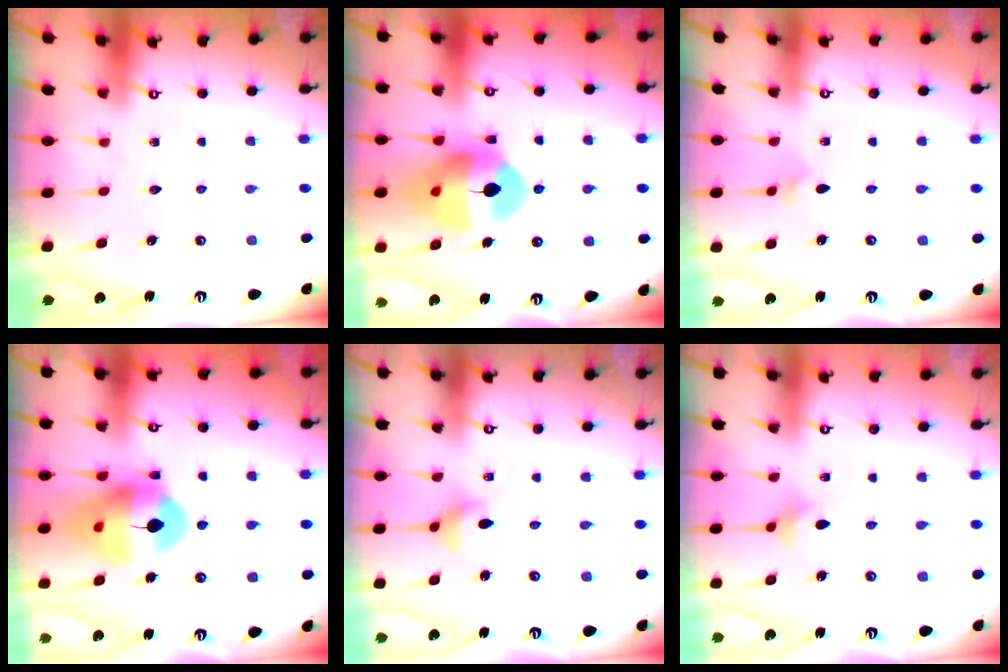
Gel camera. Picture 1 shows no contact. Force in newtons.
{"total": 15.5, "press": 15.3, "slide": 2.2}
{"total": 2.1, "press": 2.1, "slide": 0.5}
{"total": 14.0, "press": 13.9, "slide": 1.7}
{"total": 4.2, "press": 4.0, "slide": 1.2}
{"total": 3.7, "press": 3.7, "slide": 0.4}